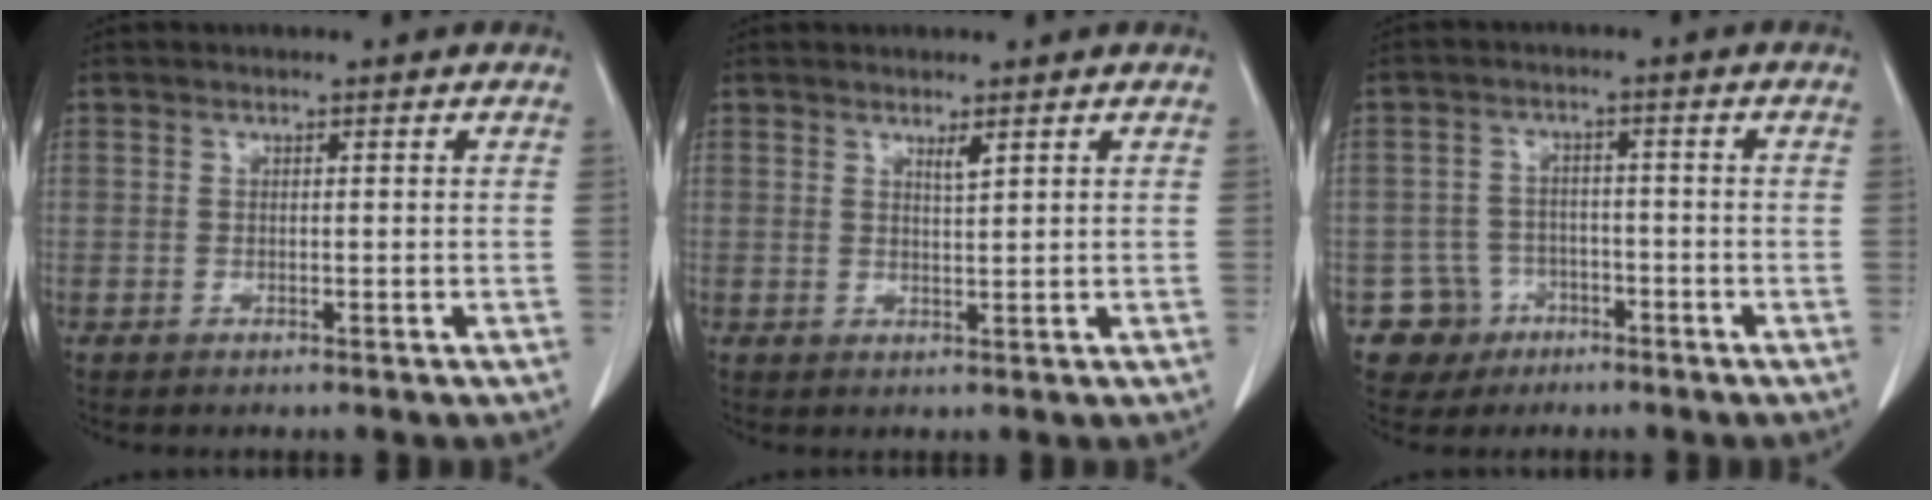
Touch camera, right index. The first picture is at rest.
{"total": 1.4, "force": [1.0, -0.1, 0.9], "torque": [-0.018, -0.008, 0.018]}
{"total": 5.2, "force": [-2.6, 4.5, -0.2], "torque": [0.013, 0.013, -0.038]}